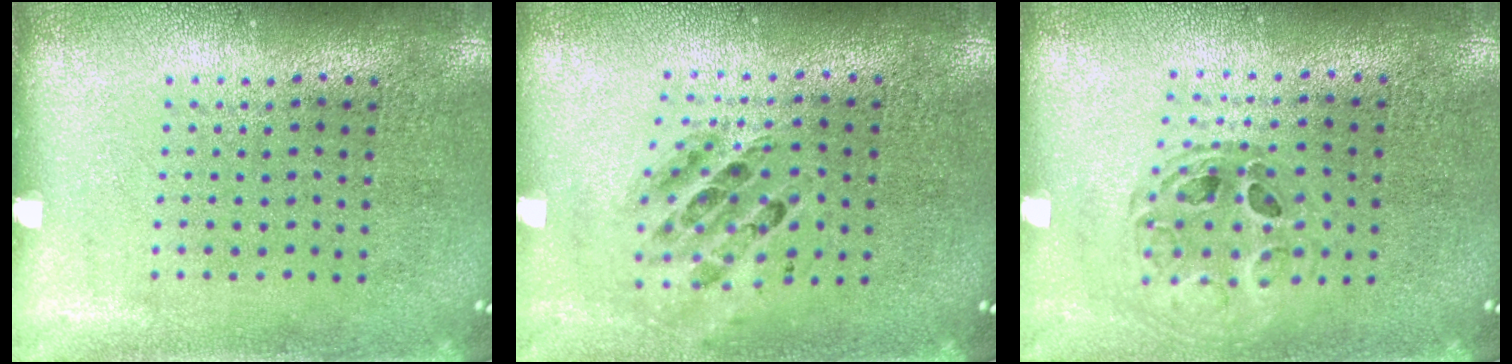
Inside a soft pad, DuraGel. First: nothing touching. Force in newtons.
{"total": 0.7, "press": 0.6, "slide": 0.2}
{"total": 0.8, "press": 0.7, "slide": 0.1}